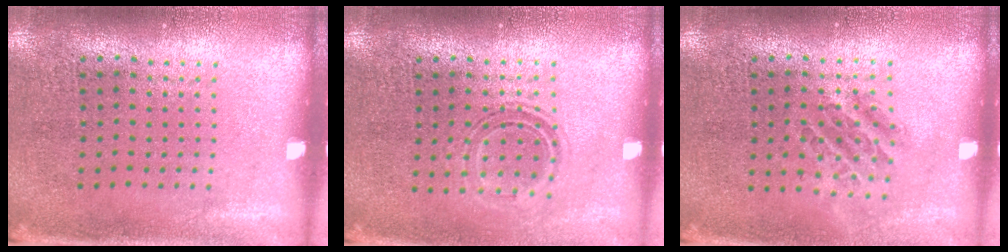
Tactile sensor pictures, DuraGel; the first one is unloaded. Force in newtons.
{"total": 1.1, "press": 1.0, "slide": 0.5}
{"total": 1.2, "press": 1.1, "slide": 0.4}